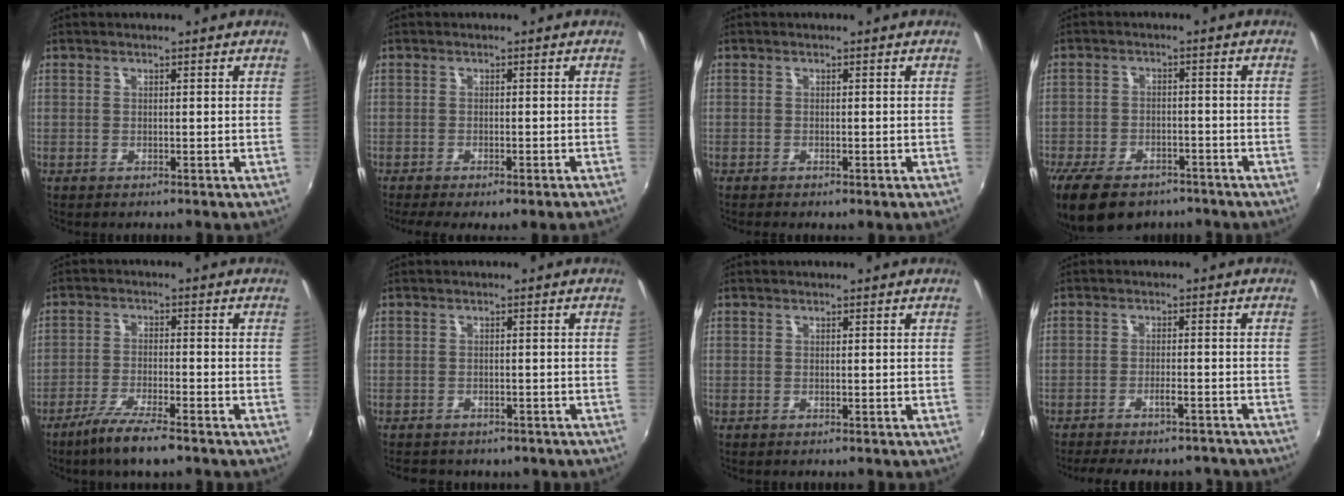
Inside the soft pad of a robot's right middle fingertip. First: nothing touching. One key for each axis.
{"total": 5.0, "fx": -3.7, "fy": 0.6, "fz": 3.4, "tx": -0.064, "ty": -0.021, "tz": -0.054}
{"total": 1.0, "fx": -0.7, "fy": 0.2, "fz": 0.7, "tx": -0.013, "ty": -0.004, "tz": -0.011}
{"total": 13.9, "fx": -10.0, "fy": 7.2, "fz": 6.6, "tx": -0.165, "ty": -0.026, "tz": -0.162}
{"total": 7.5, "fx": -5.6, "fy": 1.0, "fz": 4.9, "tx": -0.117, "ty": -0.013, "tz": -0.105}
{"total": 5.4, "fx": -4.1, "fy": 2.8, "fz": 2.1, "tx": -0.045, "ty": -0.013, "tz": -0.048}
{"total": 0.0}
{"total": 12.4, "fx": -11.0, "fy": 3.0, "fz": 4.8, "tx": -0.103, "ty": -0.006, "tz": -0.141}